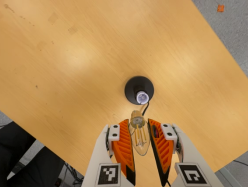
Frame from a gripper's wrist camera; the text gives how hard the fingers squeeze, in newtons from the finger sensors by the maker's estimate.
{"total": 13.1, "left": 14.5, "right": 11.7}